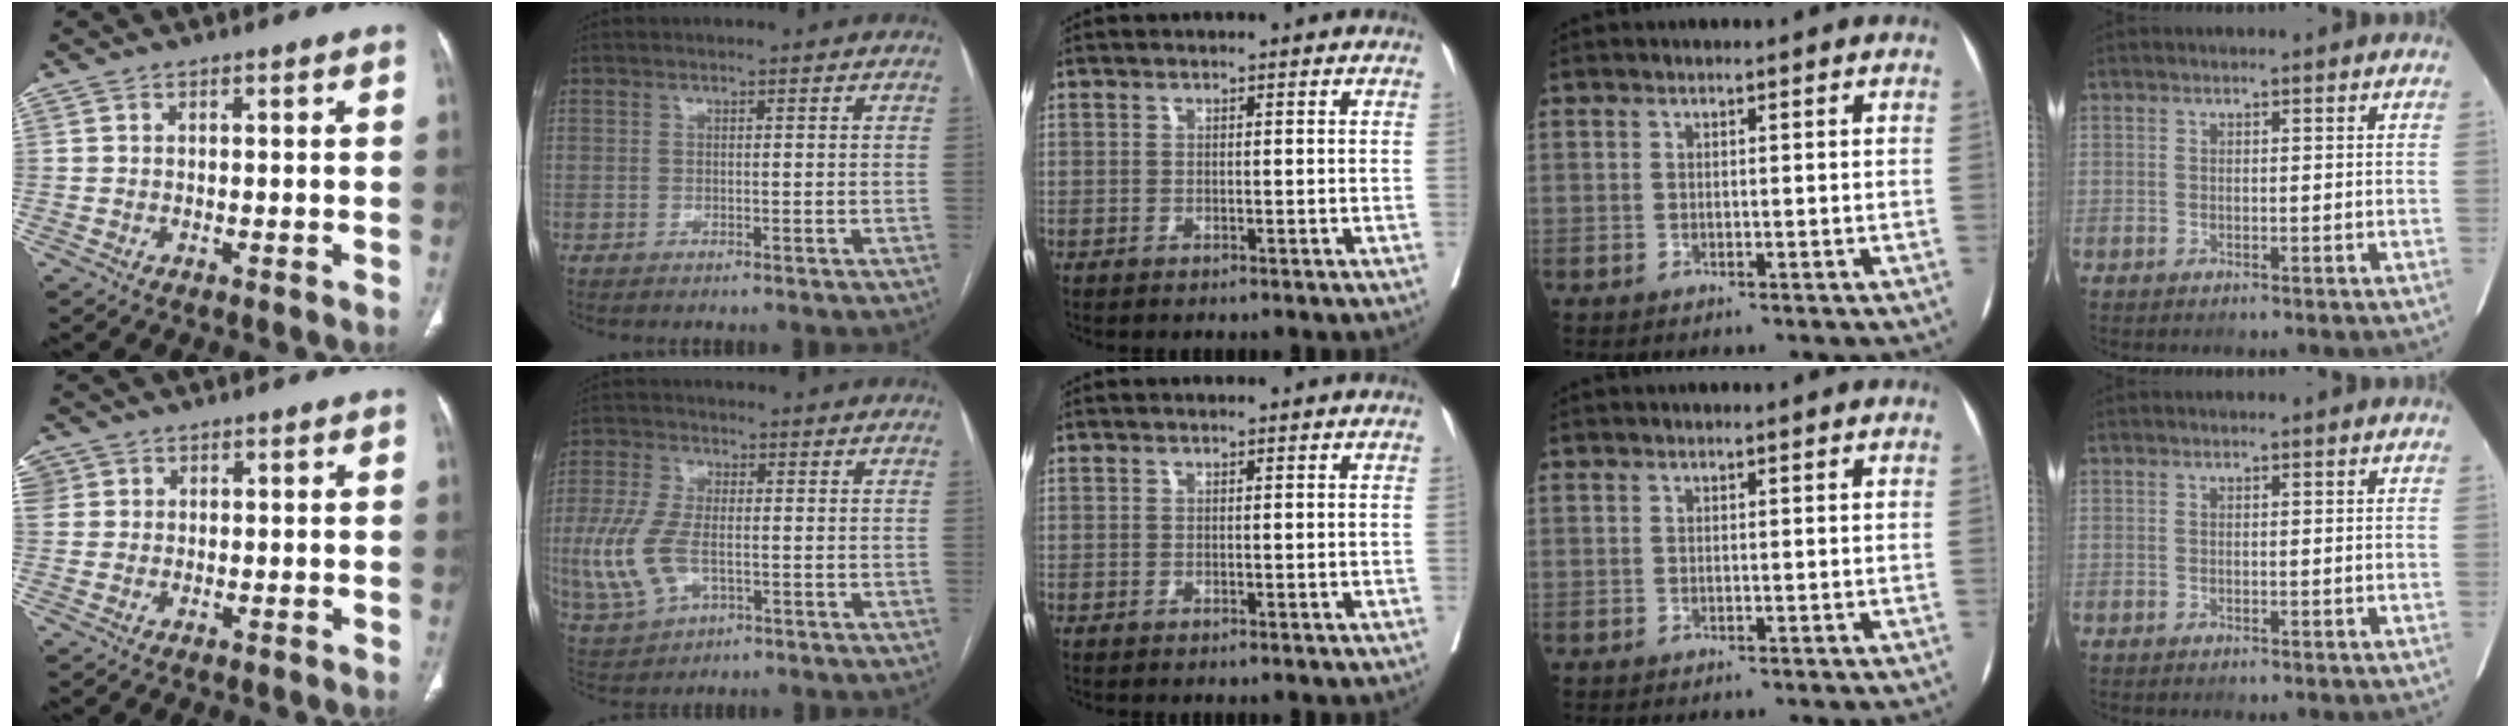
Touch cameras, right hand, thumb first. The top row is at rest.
{"thumb": {"total": 5.0, "force": [1.6, 4.6, 1.3], "torque": [-0.025, 0.013, 0.040]}, "index": {"total": 9.4, "force": [-1.7, 4.8, 7.9], "torque": [-0.197, -0.002, -0.026]}}